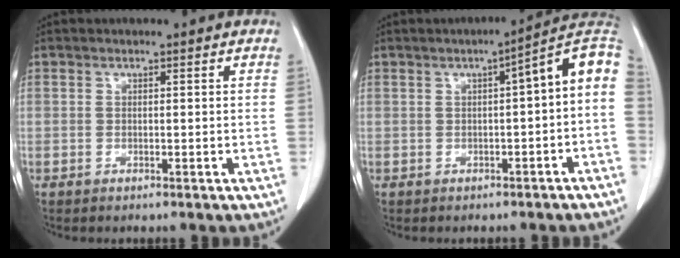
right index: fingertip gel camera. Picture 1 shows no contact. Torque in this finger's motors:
{"motor_torque": [0.56, -0.19, 0.21, 0.08]}